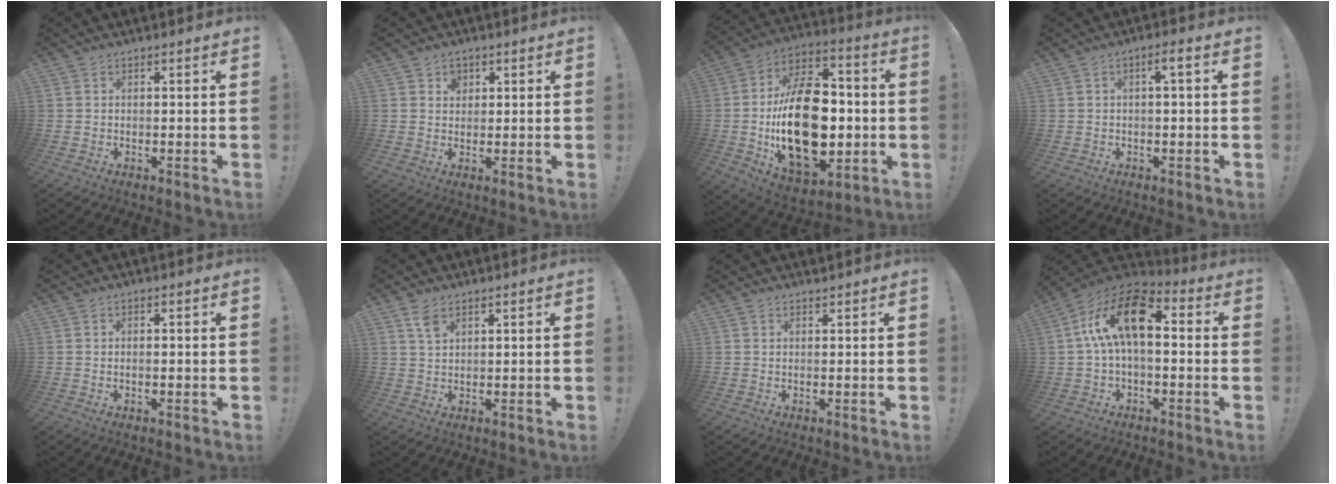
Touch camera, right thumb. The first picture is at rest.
{"total": 3.7, "force": [1.7, 3.0, 1.2], "torque": [-0.007, -0.007, 0.028]}
{"total": 28.9, "force": [-2.2, 17.2, 23.1], "torque": [-0.411, 0.007, -0.023]}
{"total": 2.8, "force": [-0.2, 0.2, 2.8], "torque": [-0.048, 0.003, -0.007]}
{"total": 0.6, "force": [-0.1, 0.1, 0.6], "torque": [-0.011, 0.001, -0.001]}
{"total": 4.4, "force": [2.6, 2.1, 2.8], "torque": [-0.045, -0.010, 0.047]}
{"total": 1.1, "force": [1.0, 0.0, -0.2], "torque": [0.013, -0.004, 0.019]}
{"total": 16.5, "force": [2.7, 8.3, 14.0], "torque": [-0.254, 0.008, 0.046]}